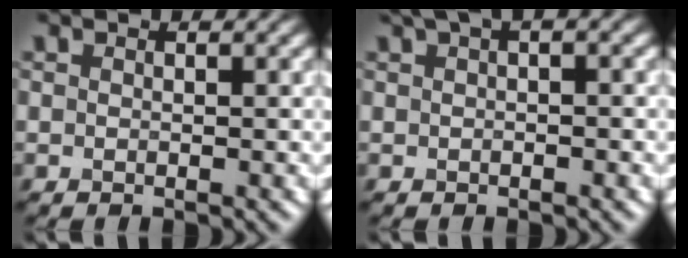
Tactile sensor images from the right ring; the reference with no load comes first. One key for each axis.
{"total": 2.3, "fx": 1.3, "fy": 0.5, "fz": 1.8, "tx": -0.028, "ty": 0.006, "tz": 0.017}